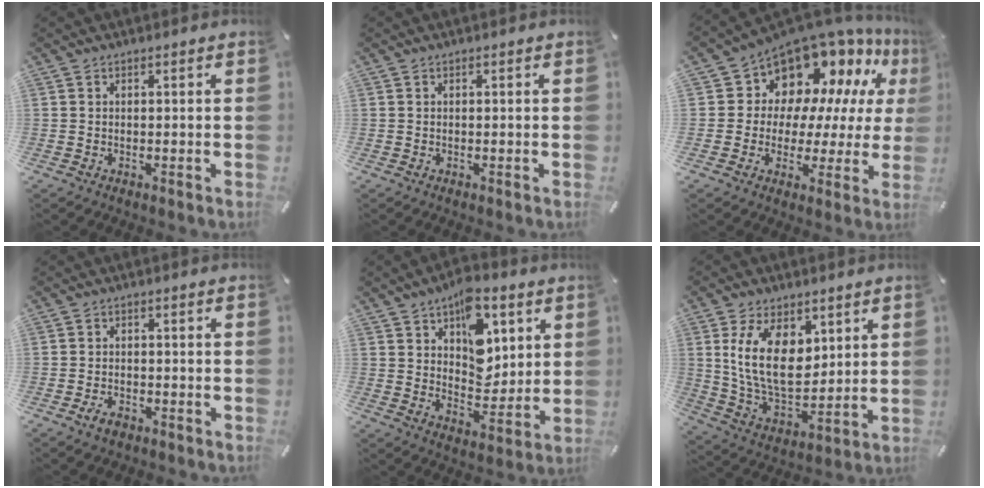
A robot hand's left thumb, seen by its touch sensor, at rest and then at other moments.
{"total": 0.0}
{"total": 13.8, "force": [10.0, 8.9, 3.3], "torque": [-0.061, -0.098, 0.181]}
{"total": 2.7, "force": [-1.7, 1.5, 1.5], "torque": [-0.035, 0.006, -0.034]}
{"total": 13.9, "force": [6.7, 9.0, 8.1], "torque": [-0.109, -0.034, 0.119]}
{"total": 14.7, "force": [5.0, 9.2, 10.3], "torque": [-0.215, -0.014, 0.090]}